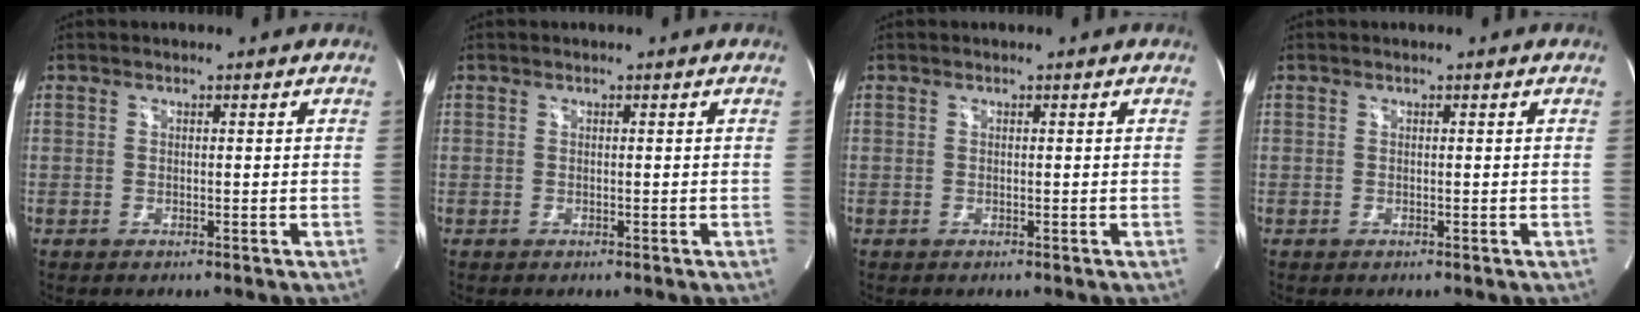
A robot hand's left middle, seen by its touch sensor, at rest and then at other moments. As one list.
[{"total": 0.0}, {"total": 0.0}, {"total": 0.0}]